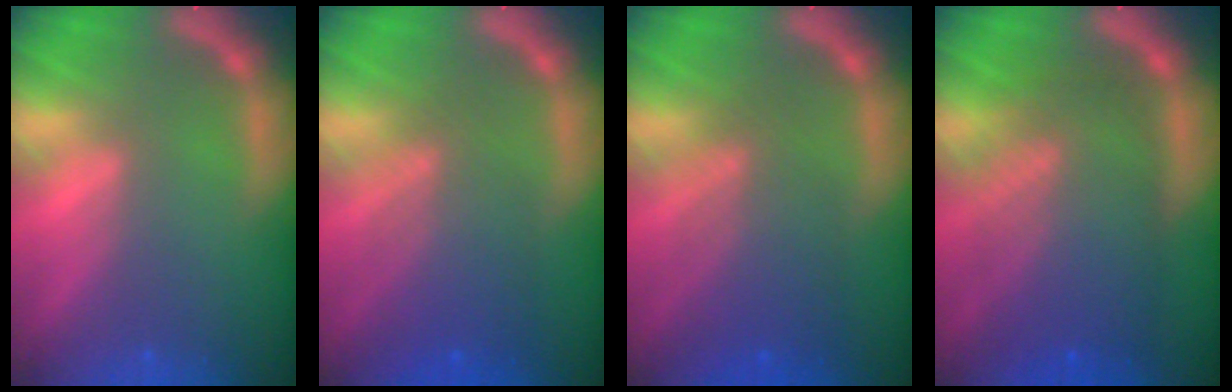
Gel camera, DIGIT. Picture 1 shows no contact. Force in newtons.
{"total": 6.0}
{"total": 6.0}
{"total": 9.6}